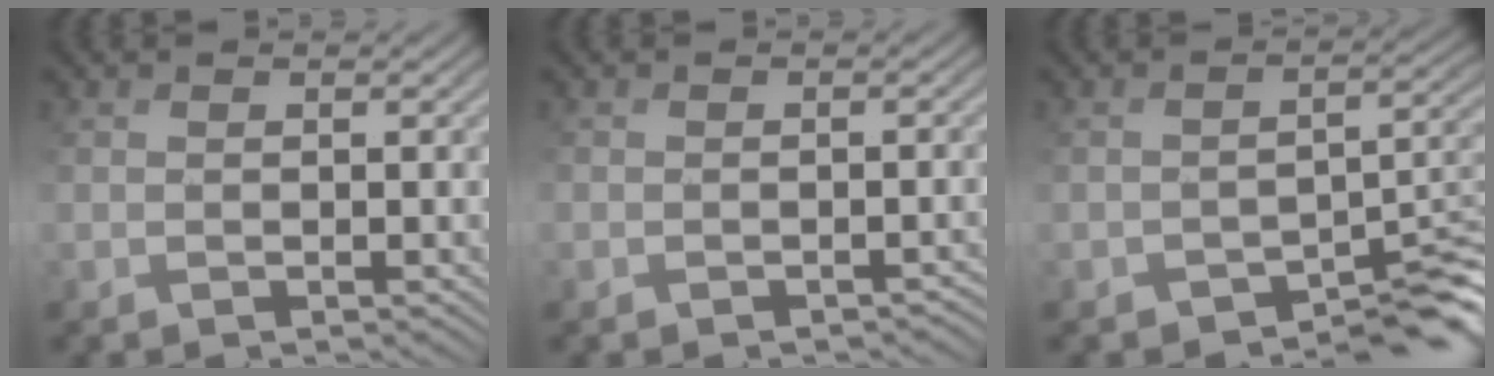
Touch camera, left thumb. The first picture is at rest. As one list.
[{"total": 2.1, "force": [-1.7, 1.1, 0.4], "torque": [0.011, -0.004, -0.025]}, {"total": 6.0, "force": [-4.5, 2.5, 3.2], "torque": [-0.027, -0.017, -0.068]}]